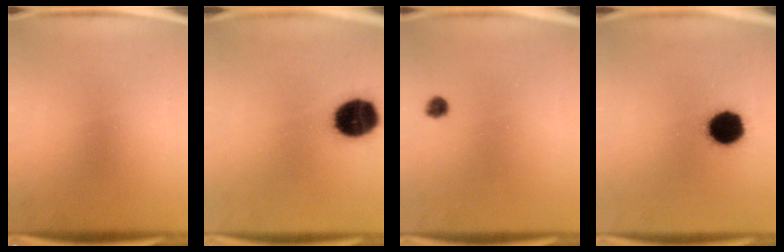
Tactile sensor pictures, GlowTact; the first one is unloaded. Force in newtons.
{"total": 14.2}
{"total": 1.7}
{"total": 12.0}